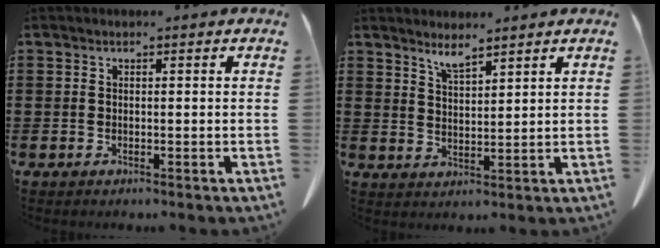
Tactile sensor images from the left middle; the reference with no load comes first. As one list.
[{"total": 3.2, "force": [3.0, -0.1, 1.2], "torque": [-0.030, -0.009, 0.055]}]